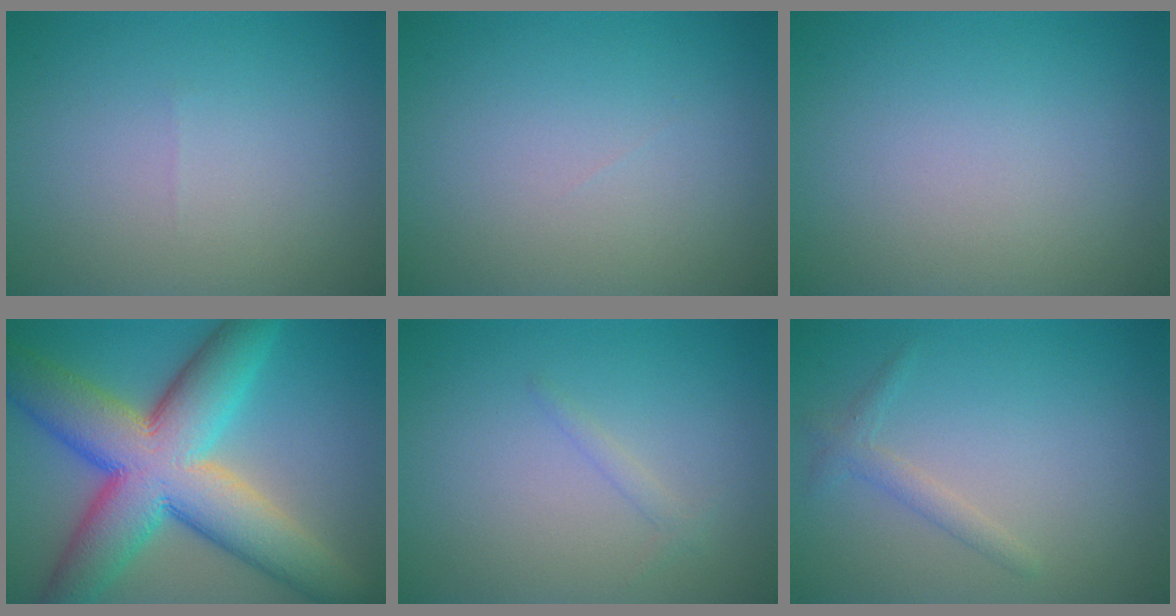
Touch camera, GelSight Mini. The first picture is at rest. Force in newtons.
{"total": 0.0}
{"total": 0.0}
{"total": 13.6, "press": 13.6, "slide": 0.6}
{"total": 0.9, "press": 0.9, "slide": 0.0}
{"total": 1.5, "press": 1.4, "slide": 0.1}